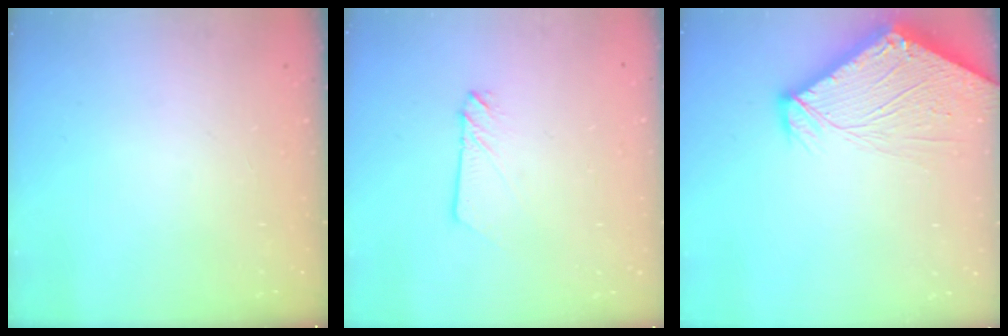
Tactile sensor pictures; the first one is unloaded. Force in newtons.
{"total": 2.5, "press": 2.5, "slide": 0.3}
{"total": 10.6, "press": 10.5, "slide": 1.1}